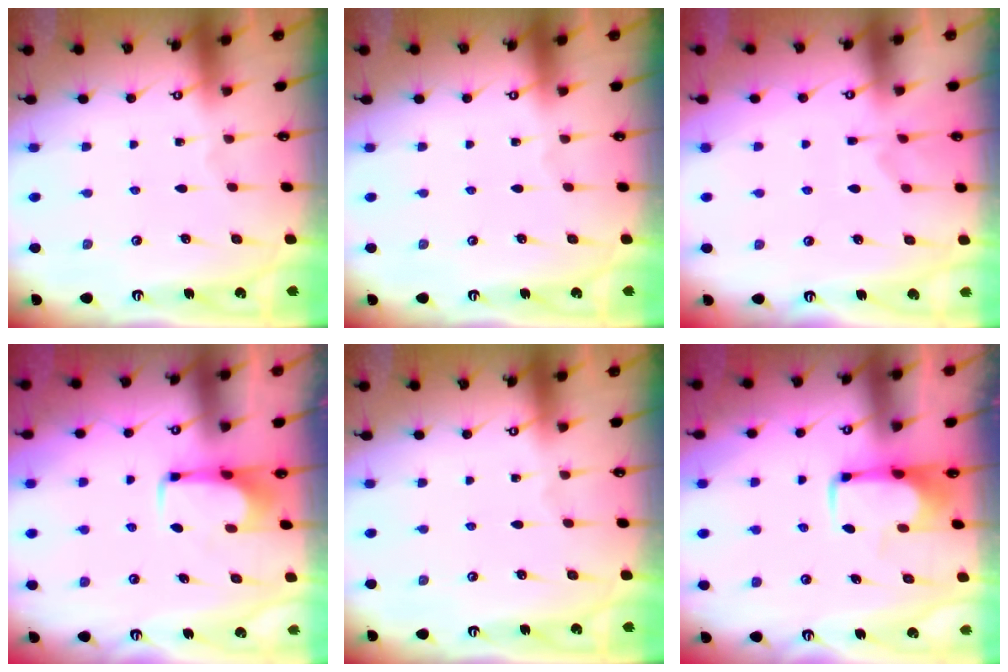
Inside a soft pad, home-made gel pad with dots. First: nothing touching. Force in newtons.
{"total": 0.0}
{"total": 3.7, "press": 3.4, "slide": 1.4}
{"total": 1.6, "press": 1.5, "slide": 0.4}
{"total": 0.0}
{"total": 2.0, "press": 1.9, "slide": 0.4}